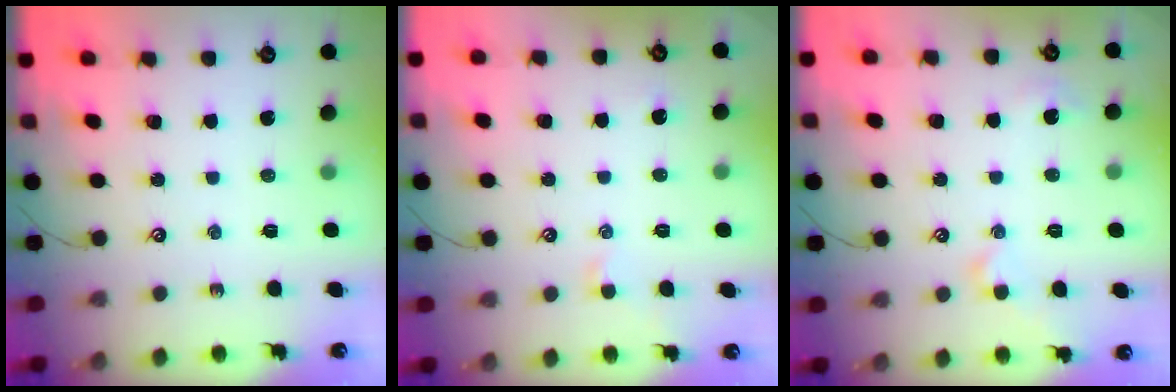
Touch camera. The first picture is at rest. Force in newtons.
{"total": 0.5, "press": 0.3, "slide": 0.4}
{"total": 1.9, "press": 1.9, "slide": 0.5}